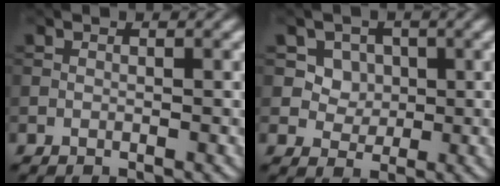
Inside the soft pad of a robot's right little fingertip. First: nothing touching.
{"total": 4.0, "force": [1.3, 3.4, 1.6], "torque": [-0.041, -0.014, 0.039]}